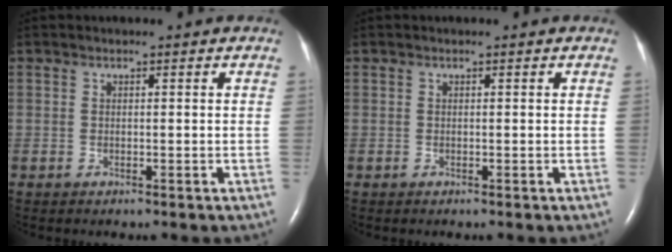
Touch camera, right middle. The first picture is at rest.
{"total": 0.0}